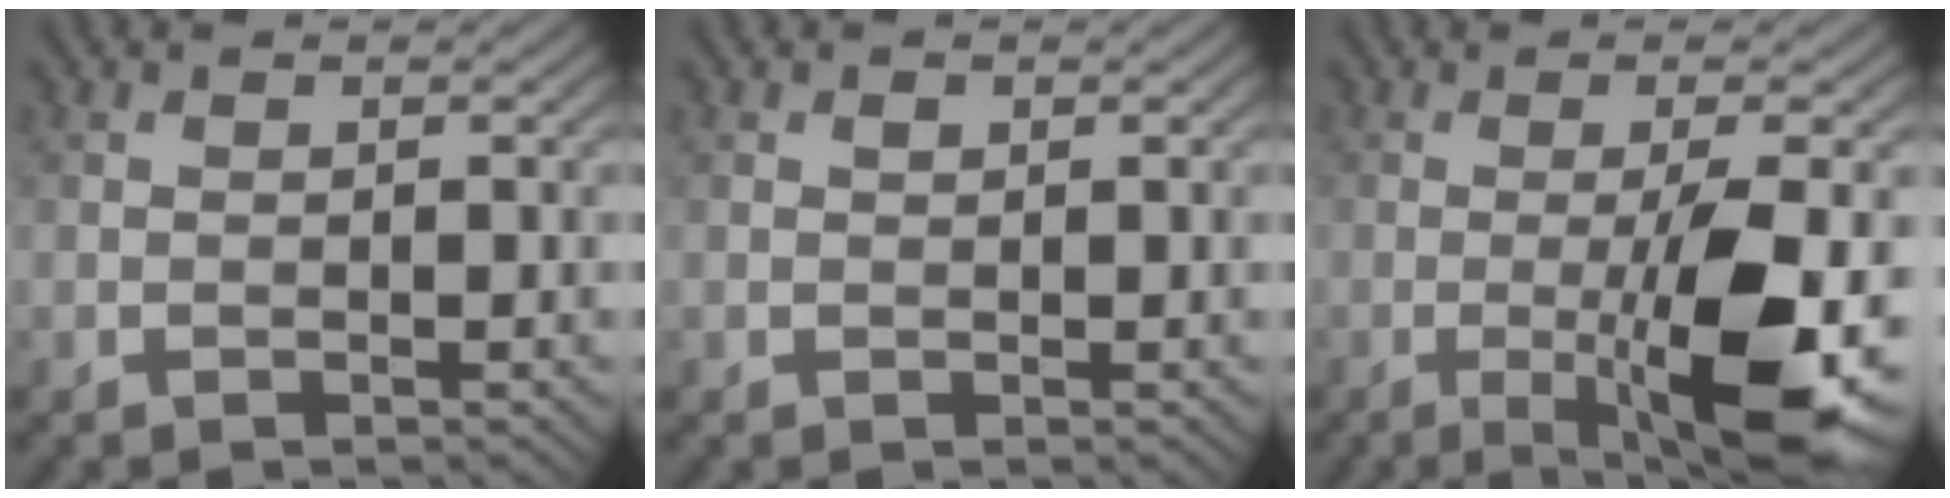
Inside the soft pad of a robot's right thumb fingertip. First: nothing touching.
{"total": 0.5, "force": [0.3, 0.4, 0.2], "torque": [-0.003, -0.001, 0.004]}
{"total": 11.3, "force": [-2.9, 2.1, 10.7], "torque": [-0.164, -0.001, -0.046]}